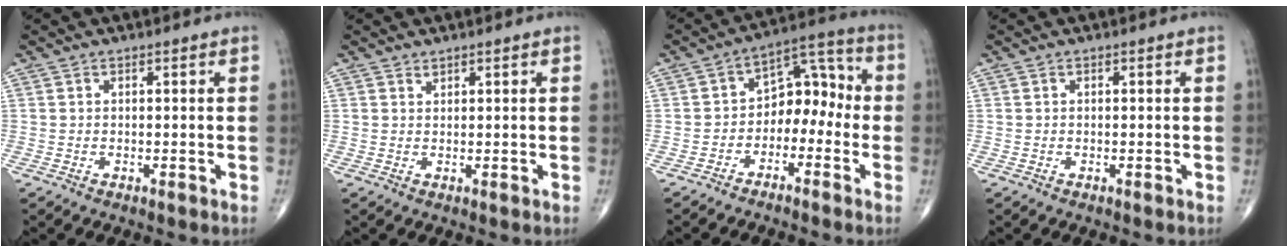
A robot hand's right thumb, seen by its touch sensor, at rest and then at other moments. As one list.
[{"total": 0.7, "force": [0.6, 0.1, 0.0], "torque": [0.001, -0.006, 0.010]}, {"total": 9.5, "force": [-2.6, 6.5, 6.5], "torque": [-0.061, 0.056, -0.054]}, {"total": 0.0}]